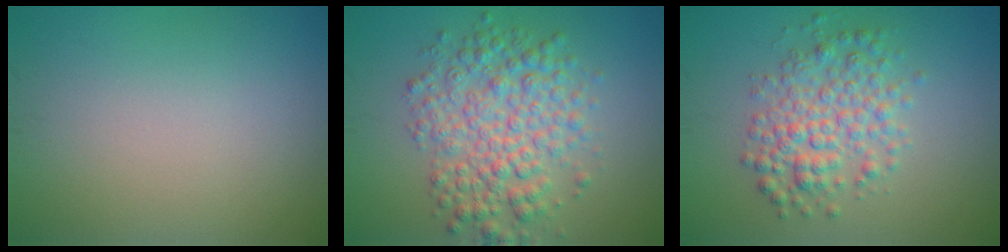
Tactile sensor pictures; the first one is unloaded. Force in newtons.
{"total": 5.9, "press": 5.9, "slide": 0.0}
{"total": 4.5, "press": 4.5, "slide": 0.1}